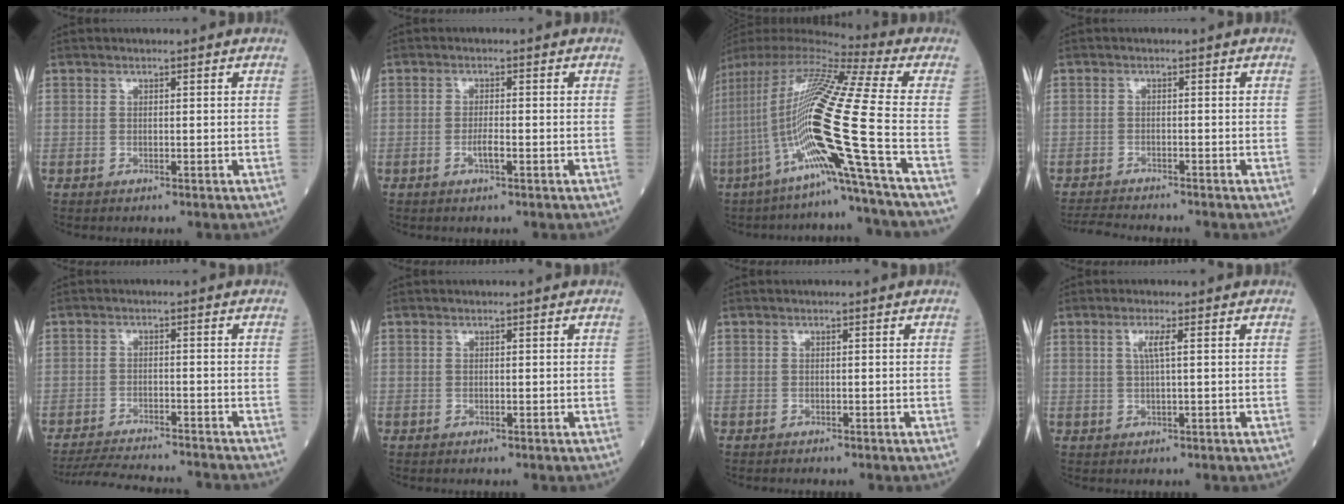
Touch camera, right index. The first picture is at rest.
{"total": 2.1, "force": [-0.8, 0.2, 1.9], "torque": [-0.035, -0.001, -0.015]}
{"total": 22.5, "force": [-7.8, -2.4, 20.9], "torque": [-0.420, -0.021, -0.159]}
{"total": 4.1, "force": [-4.0, -0.1, 0.8], "torque": [-0.013, -0.021, -0.068]}
{"total": 11.8, "force": [-11.3, 0.9, 3.5], "torque": [-0.054, -0.008, -0.163]}
{"total": 0.0}
{"total": 0.6, "force": [-0.5, 0.1, 0.2], "torque": [-0.006, -0.002, -0.010]}
{"total": 2.2, "force": [0.6, -0.2, 2.1], "torque": [-0.046, 0.002, 0.010]}